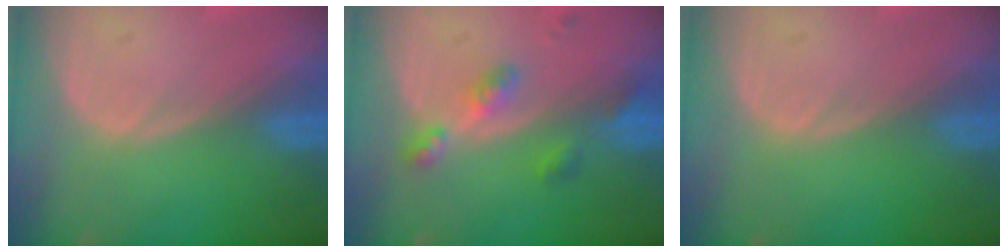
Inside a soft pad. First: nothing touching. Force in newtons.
{"total": 4.6, "press": 4.3, "slide": 1.7}
{"total": 0.0}